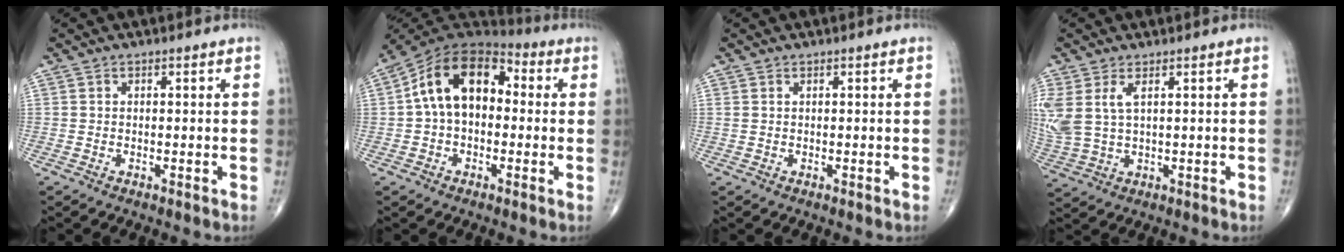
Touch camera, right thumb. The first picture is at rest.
{"total": 15.3, "force": [1.3, 9.9, 11.5], "torque": [-0.172, 0.044, 0.008]}
{"total": 0.7, "force": [0.3, 0.4, 0.5], "torque": [-0.012, 0.008, 0.009]}
{"total": 9.2, "force": [2.8, 4.8, 7.4], "torque": [-0.192, 0.000, 0.070]}